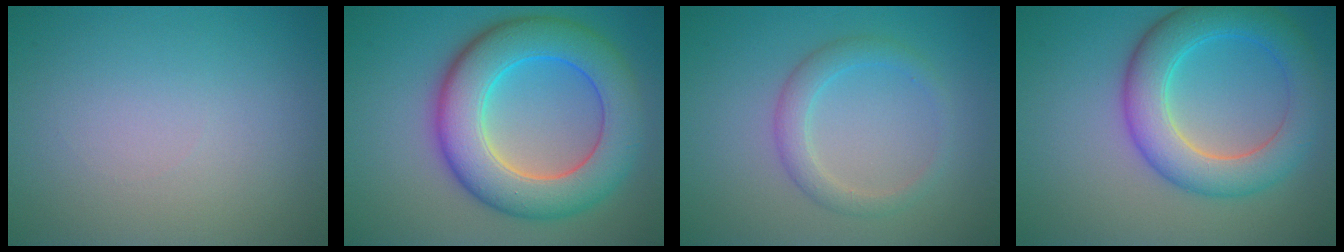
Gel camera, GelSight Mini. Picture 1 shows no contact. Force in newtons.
{"total": 9.7, "press": 9.7, "slide": 0.1}
{"total": 2.4, "press": 2.4, "slide": 0.1}
{"total": 6.7, "press": 6.7, "slide": 0.3}